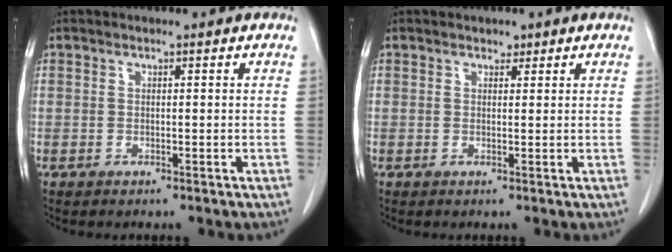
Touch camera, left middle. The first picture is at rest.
{"total": 0.9, "force": [0.7, 0.5, 0.2], "torque": [-0.003, -0.004, 0.009]}